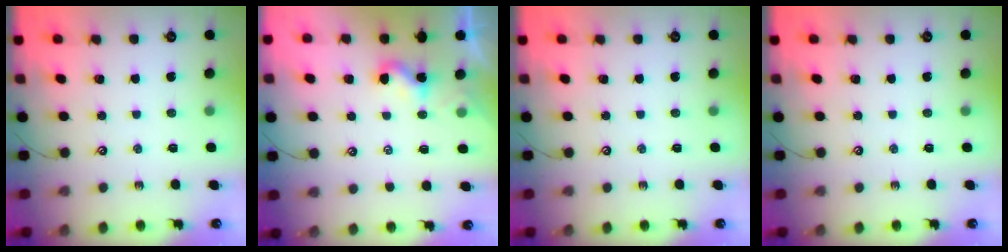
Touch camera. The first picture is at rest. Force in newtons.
{"total": 2.3, "press": 2.3, "slide": 0.2}
{"total": 0.0}
{"total": 0.0}